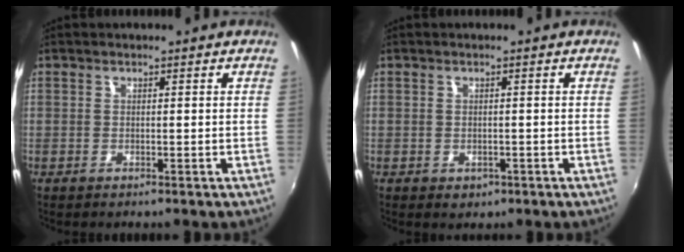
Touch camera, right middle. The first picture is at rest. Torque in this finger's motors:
{"motor_torque": [0.06, -0.05, 0.00, 0.01]}